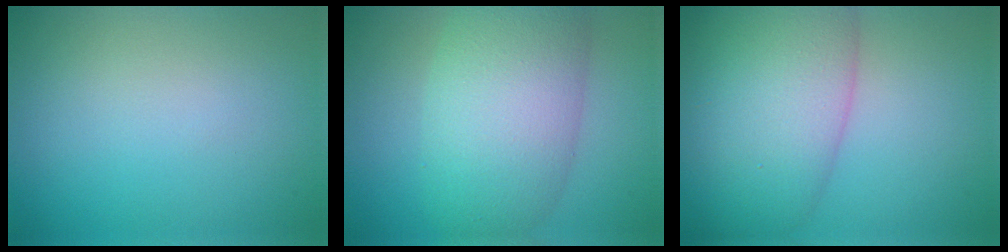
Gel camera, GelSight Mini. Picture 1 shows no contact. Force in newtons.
{"total": 8.6, "press": 8.6, "slide": 0.3}
{"total": 10.2, "press": 10.2, "slide": 0.4}